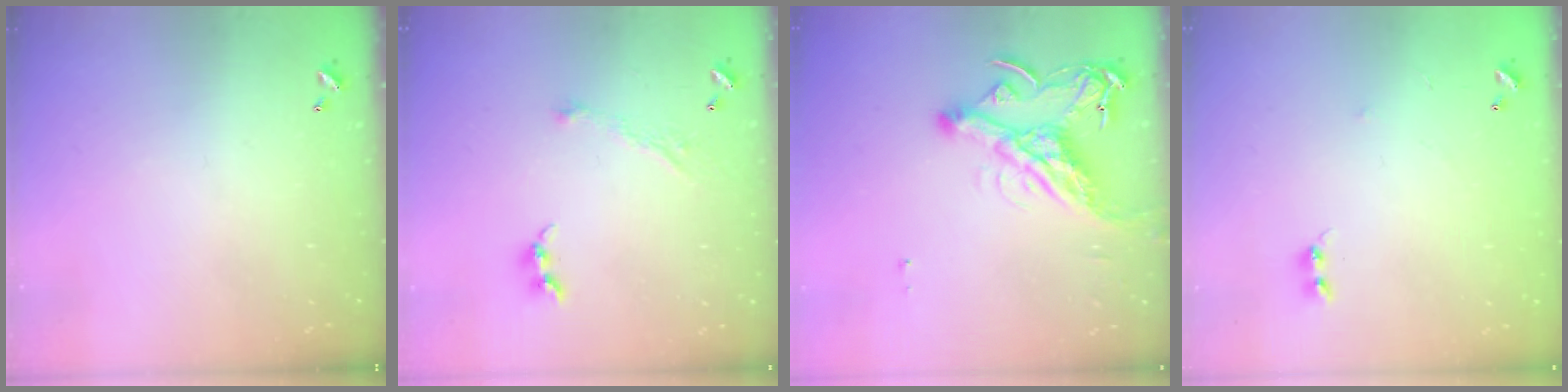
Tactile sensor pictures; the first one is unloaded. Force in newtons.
{"total": 2.9, "press": 2.8, "slide": 0.4}
{"total": 10.7, "press": 10.6, "slide": 1.6}
{"total": 5.4, "press": 5.4, "slide": 0.7}